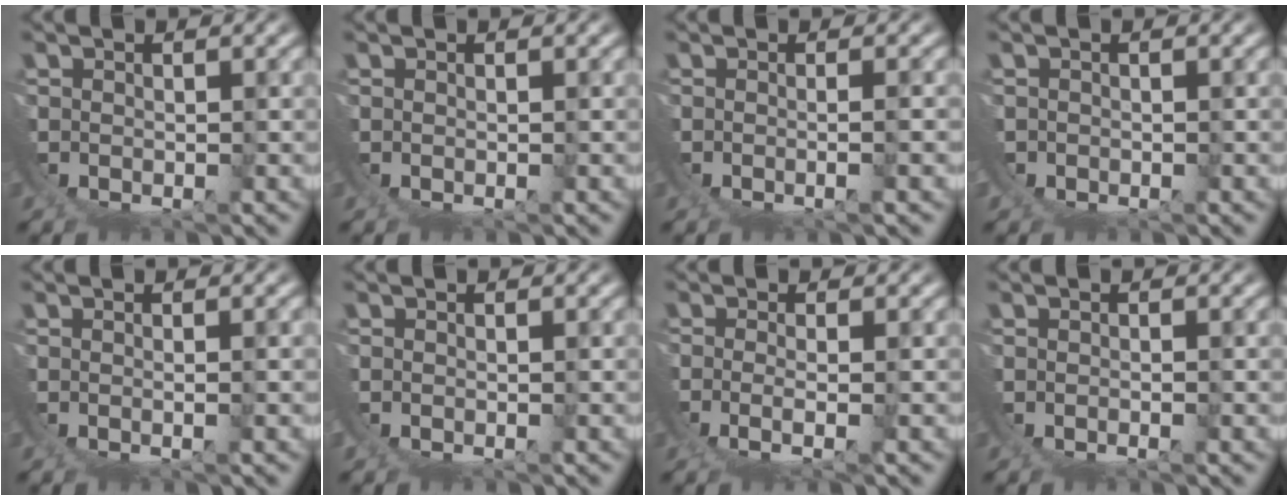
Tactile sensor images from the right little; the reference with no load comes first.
{"total": 0.0}
{"total": 1.6, "force": [0.0, -0.7, 1.4], "torque": [-0.028, -0.006, 0.007]}
{"total": 1.4, "force": [0.2, 1.4, -0.1], "torque": [-0.014, 0.000, 0.000]}
{"total": 1.3, "force": [0.3, -1.0, 0.8], "torque": [-0.017, -0.002, 0.011]}
{"total": 0.6, "force": [0.2, 0.4, 0.3], "torque": [-0.009, 0.001, 0.002]}
{"total": 2.4, "force": [0.4, 0.4, 2.3], "torque": [-0.056, -0.018, 0.017]}
{"total": 0.6, "force": [0.0, -0.3, 0.5], "torque": [-0.008, 0.000, 0.002]}